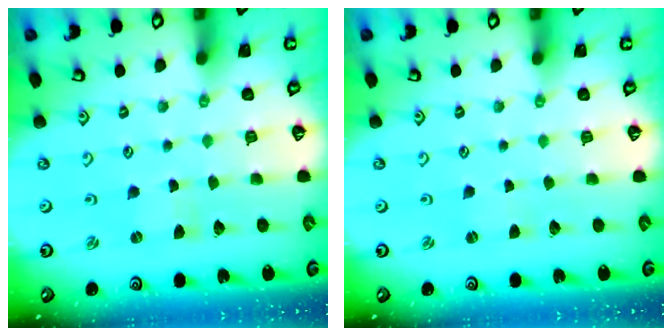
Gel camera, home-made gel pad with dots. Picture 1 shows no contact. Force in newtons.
{"total": 1.1, "press": 1.1, "slide": 0.3}